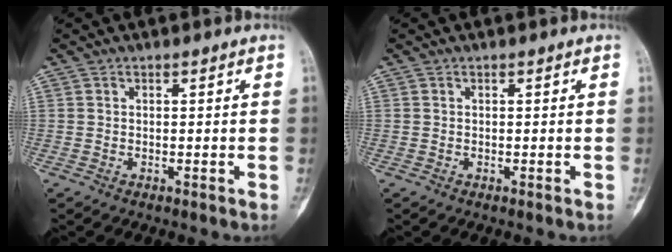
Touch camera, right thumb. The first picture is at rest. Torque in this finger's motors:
{"motor_torque": [0.08, 0.07, 0.15, 0.02, 0.00]}